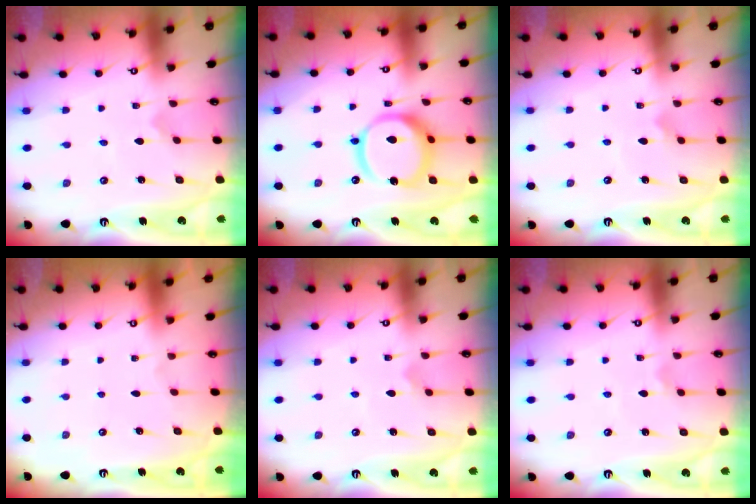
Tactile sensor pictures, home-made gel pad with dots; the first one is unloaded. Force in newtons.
{"total": 15.5, "press": 15.3, "slide": 1.9}
{"total": 3.4, "press": 3.4, "slide": 0.3}
{"total": 0.0}
{"total": 2.7, "press": 2.7, "slide": 0.6}
{"total": 1.6, "press": 1.5, "slide": 0.2}